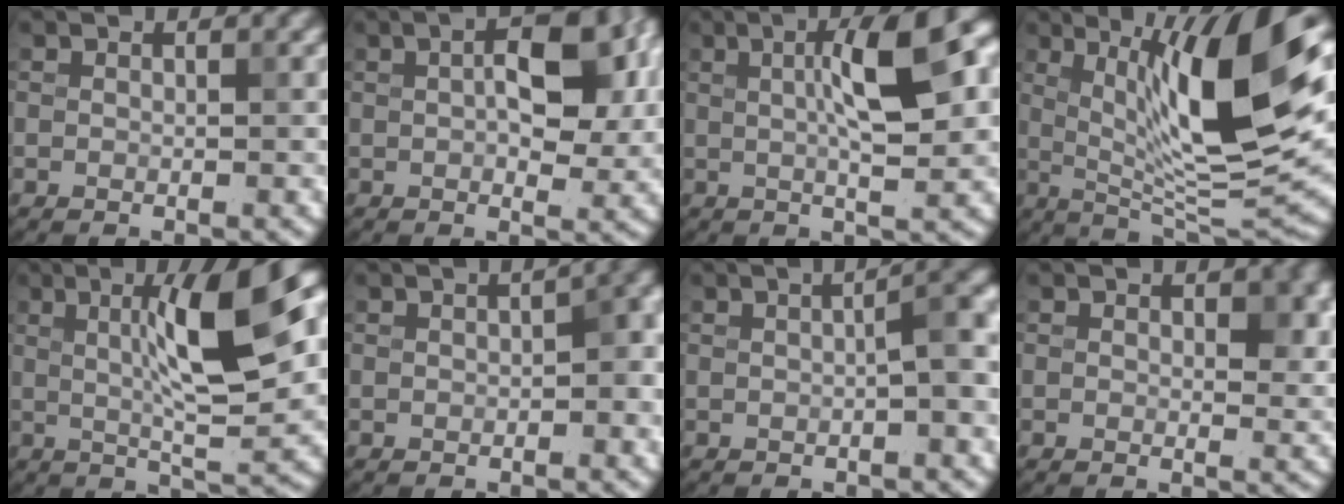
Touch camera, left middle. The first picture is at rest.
{"total": 6.7, "force": [1.5, 3.2, 5.7], "torque": [-0.082, 0.009, 0.025]}
{"total": 7.3, "force": [1.6, 1.5, 7.0], "torque": [-0.106, 0.016, 0.026]}
{"total": 12.2, "force": [3.1, 2.2, 11.6], "torque": [-0.175, 0.003, 0.060]}
{"total": 9.5, "force": [2.1, 1.8, 9.1], "torque": [-0.133, 0.013, 0.036]}
{"total": 5.6, "force": [0.2, 3.1, 4.6], "torque": [-0.029, 0.016, 0.007]}
{"total": 4.4, "force": [0.5, 1.4, 4.1], "torque": [-0.052, 0.019, 0.010]}
{"total": 2.9, "force": [1.0, 1.7, 2.1], "torque": [-0.027, -0.004, 0.016]}